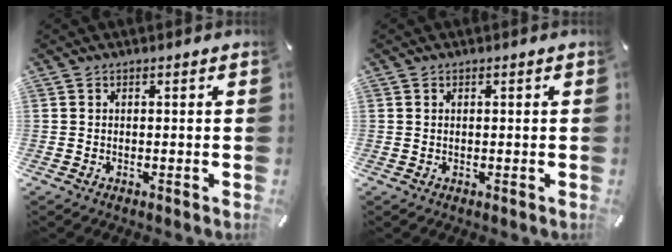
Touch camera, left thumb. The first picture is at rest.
{"total": 0.0}